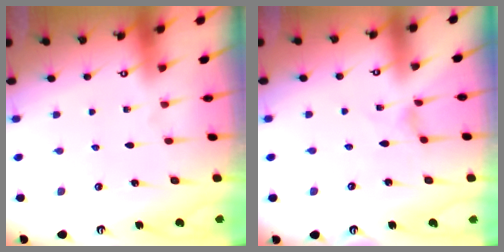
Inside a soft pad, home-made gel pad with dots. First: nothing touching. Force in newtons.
{"total": 0.0}